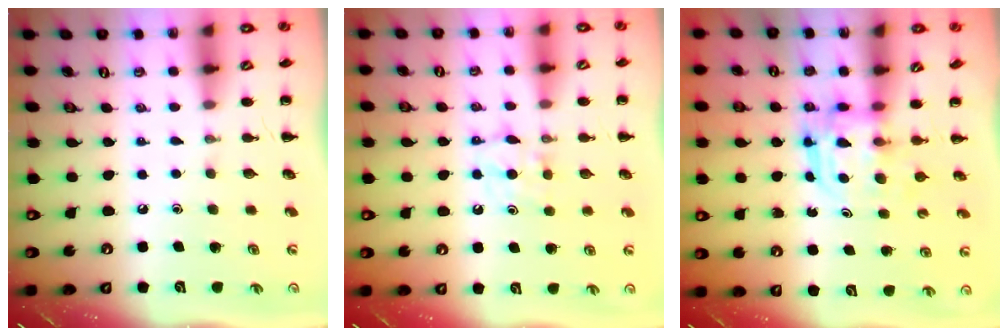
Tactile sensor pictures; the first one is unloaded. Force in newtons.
{"total": 6.2, "press": 5.9, "slide": 1.9}
{"total": 3.2, "press": 3.2, "slide": 0.2}